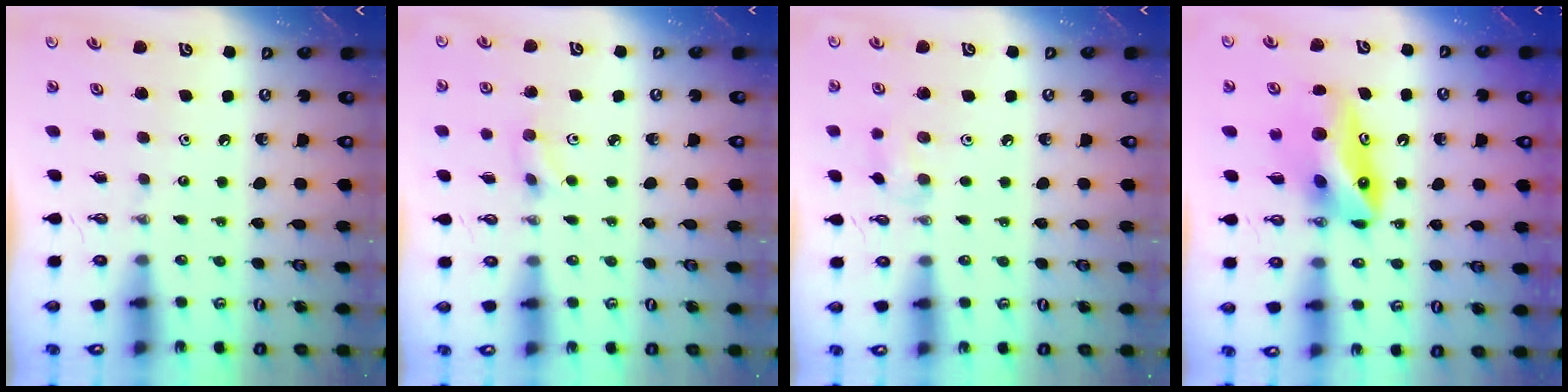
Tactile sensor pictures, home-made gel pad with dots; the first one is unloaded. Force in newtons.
{"total": 3.6, "press": 3.5, "slide": 0.7}
{"total": 7.4, "press": 7.3, "slide": 1.5}
{"total": 10.8, "press": 8.9, "slide": 6.2}